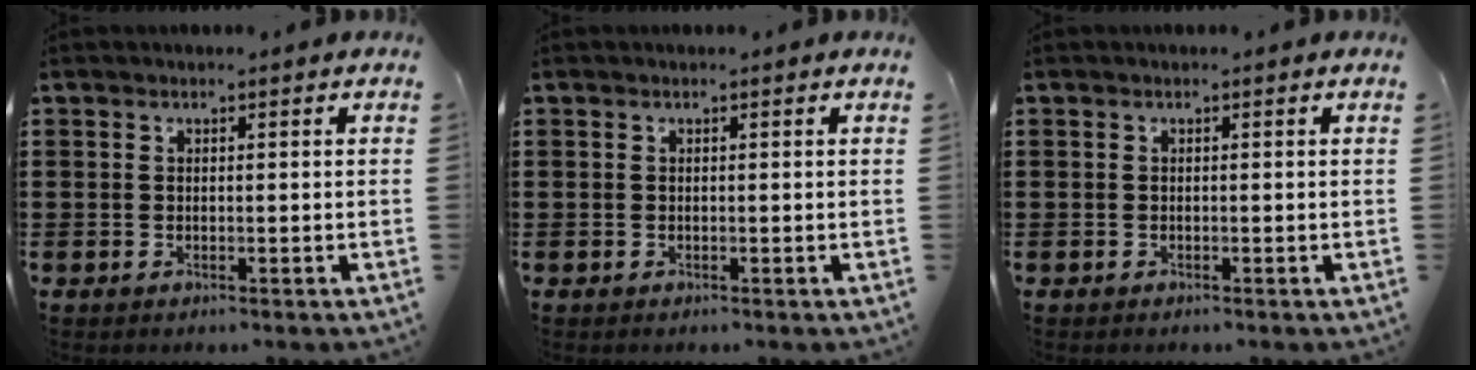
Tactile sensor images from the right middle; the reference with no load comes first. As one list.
[{"total": 0.0}, {"total": 0.0}]